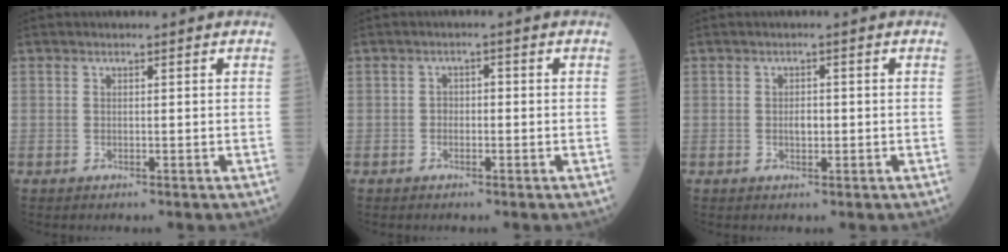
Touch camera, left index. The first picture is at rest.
{"total": 1.2, "force": [-0.5, 0.8, 0.8], "torque": [-0.007, 0.001, -0.013]}
{"total": 1.3, "force": [-0.3, 0.7, 1.1], "torque": [-0.019, -0.002, -0.005]}